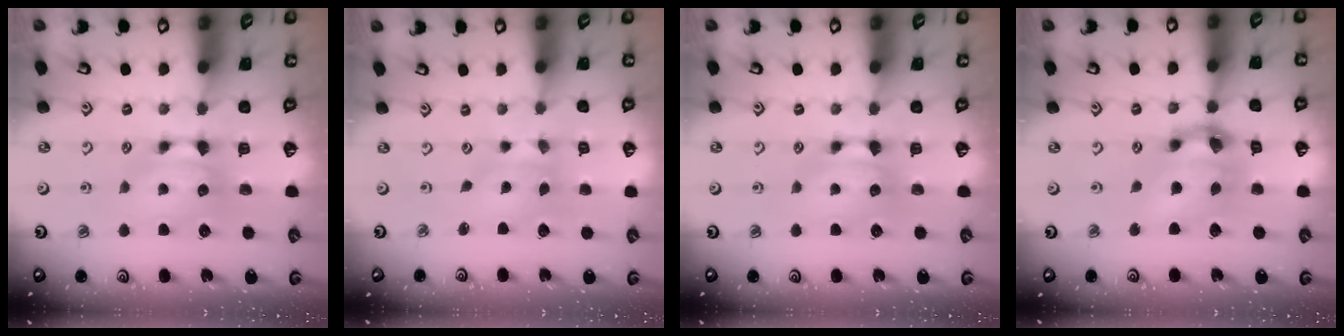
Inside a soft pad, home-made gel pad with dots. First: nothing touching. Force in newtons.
{"total": 1.3, "press": 0.7, "slide": 1.1}
{"total": 0.0}
{"total": 6.5, "press": 6.1, "slide": 2.2}